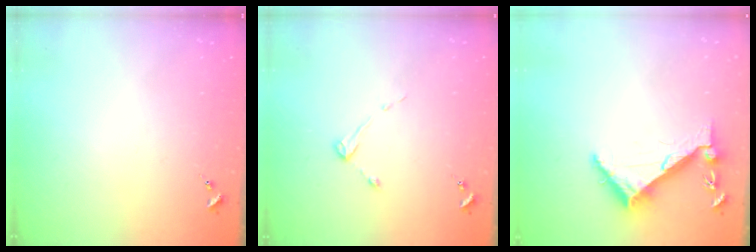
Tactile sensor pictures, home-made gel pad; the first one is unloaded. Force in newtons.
{"total": 3.1, "press": 3.1, "slide": 0.4}
{"total": 6.3, "press": 6.2, "slide": 0.7}